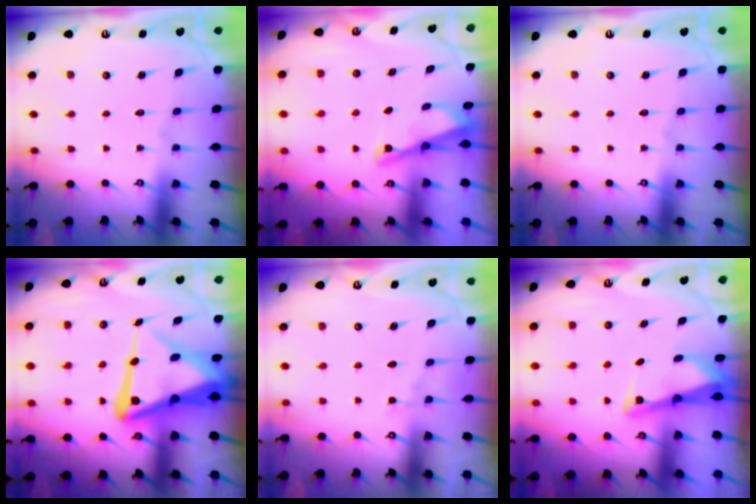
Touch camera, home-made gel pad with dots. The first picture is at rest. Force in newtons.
{"total": 2.7, "press": 2.7, "slide": 0.3}
{"total": 0.0}
{"total": 15.0, "press": 14.9, "slide": 1.5}
{"total": 2.1, "press": 2.1, "slide": 0.4}
{"total": 2.8, "press": 2.8, "slide": 0.2}